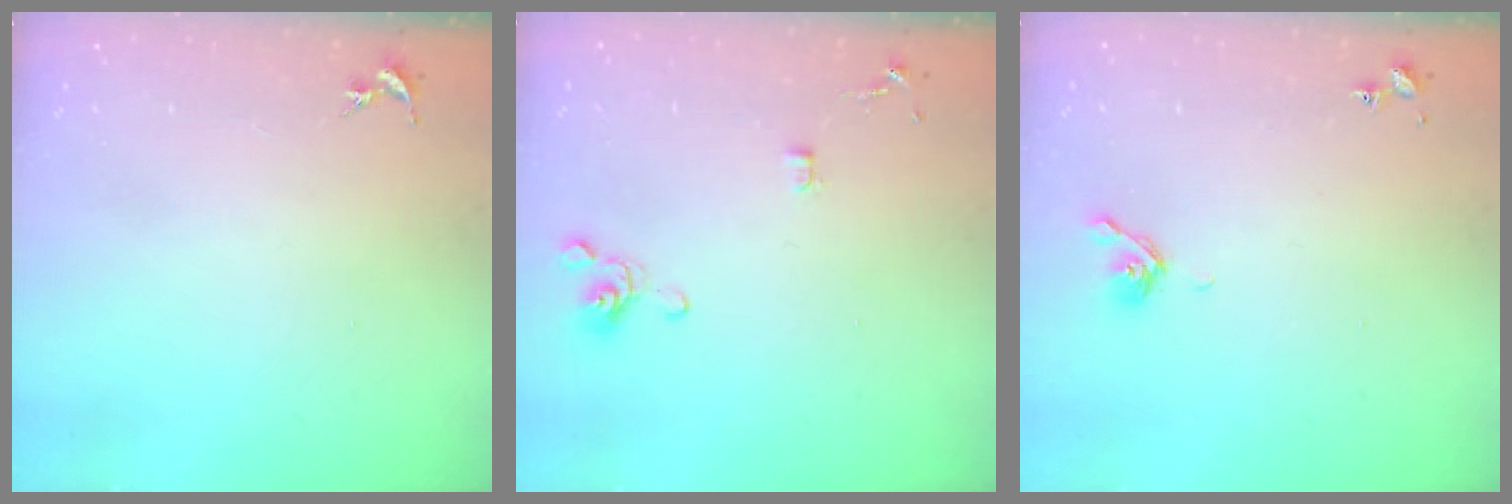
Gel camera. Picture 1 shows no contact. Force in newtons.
{"total": 3.8, "press": 3.7, "slide": 0.9}
{"total": 5.7, "press": 5.6, "slide": 1.2}